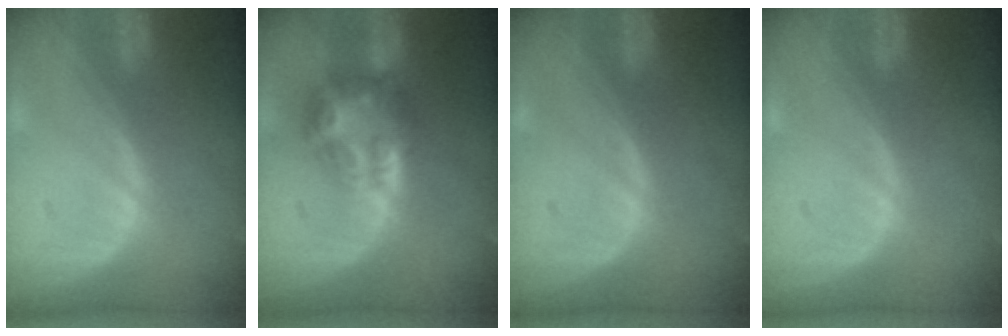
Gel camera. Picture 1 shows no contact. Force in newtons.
{"total": 7.9, "press": 6.7, "slide": 4.2}
{"total": 0.0}
{"total": 0.0}